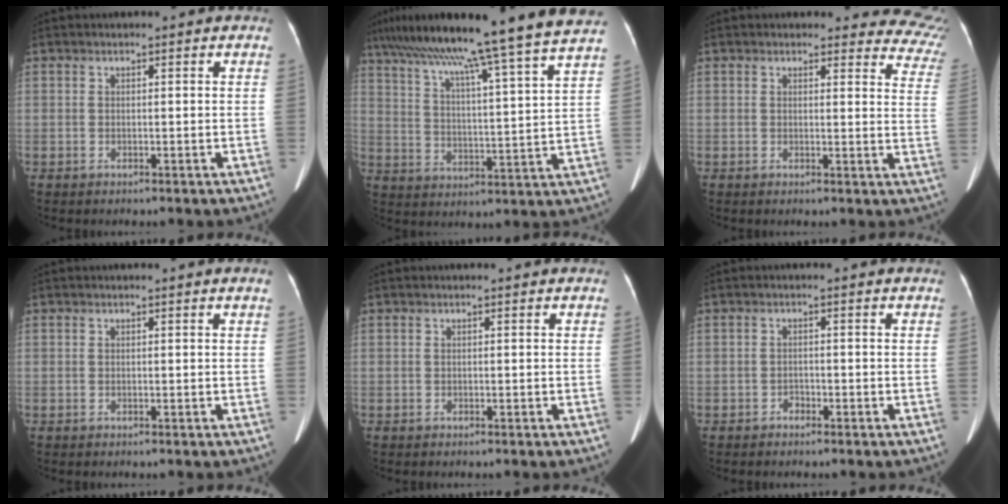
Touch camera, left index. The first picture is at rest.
{"total": 25.9, "force": [21.6, -1.8, 14.1], "torque": [-0.245, -0.014, 0.303]}
{"total": 11.5, "force": [11.0, 3.3, 0.4], "torque": [0.057, -0.073, 0.063]}
{"total": 0.0}
{"total": 0.0}
{"total": 1.0, "force": [-0.8, 0.6, 0.1], "torque": [0.000, 0.003, -0.016]}